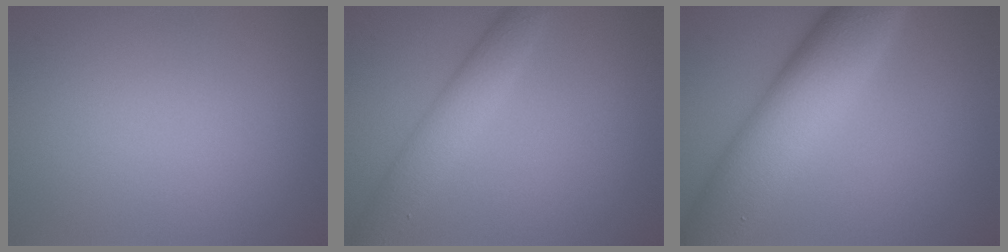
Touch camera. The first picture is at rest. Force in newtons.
{"total": 3.6, "press": 3.6, "slide": 0.1}
{"total": 10.3, "press": 10.3, "slide": 0.2}